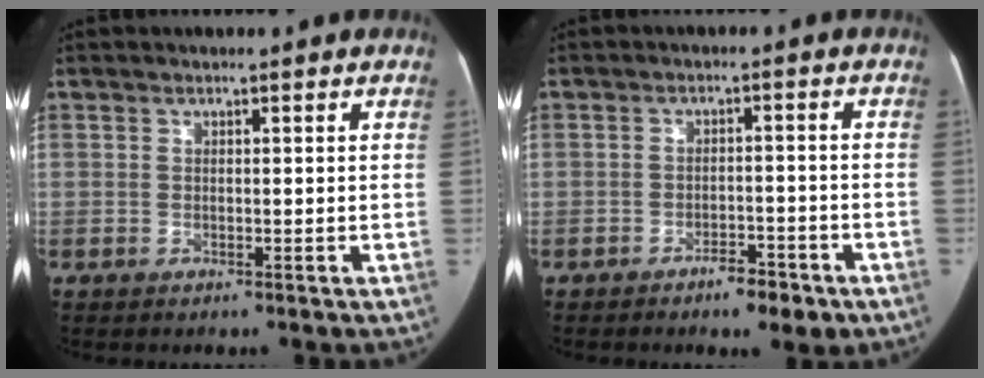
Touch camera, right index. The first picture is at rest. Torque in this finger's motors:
{"motor_torque": [-0.42, -0.07, -1.05, -0.21]}